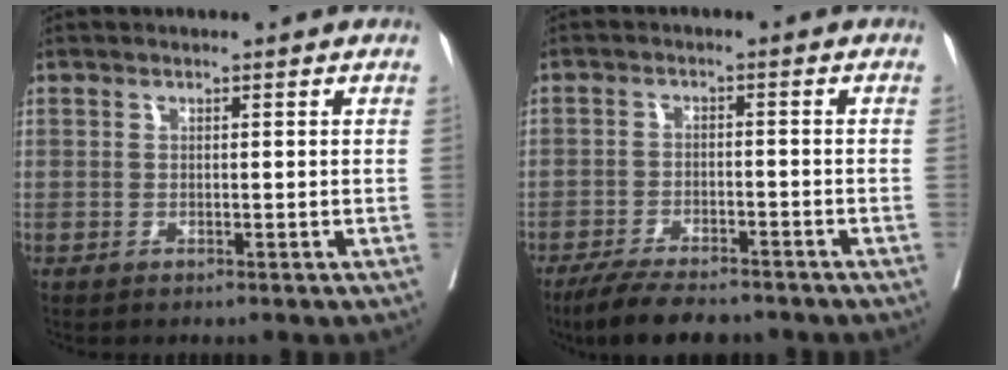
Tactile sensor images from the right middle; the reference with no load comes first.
{"total": 8.8, "force": [-7.6, 2.3, 4.0], "torque": [-0.062, -0.015, -0.122]}